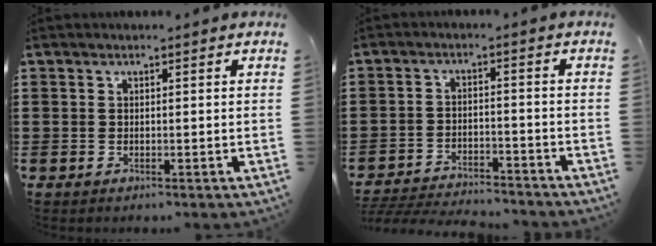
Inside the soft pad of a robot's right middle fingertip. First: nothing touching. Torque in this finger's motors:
{"motor_torque": [0.28, 0.00, 0.12, 0.10]}